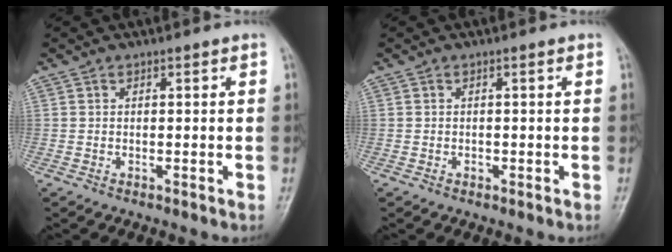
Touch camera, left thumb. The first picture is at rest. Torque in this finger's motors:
{"motor_torque": [-0.08, -0.01, 0.05, 0.03, 0.00]}